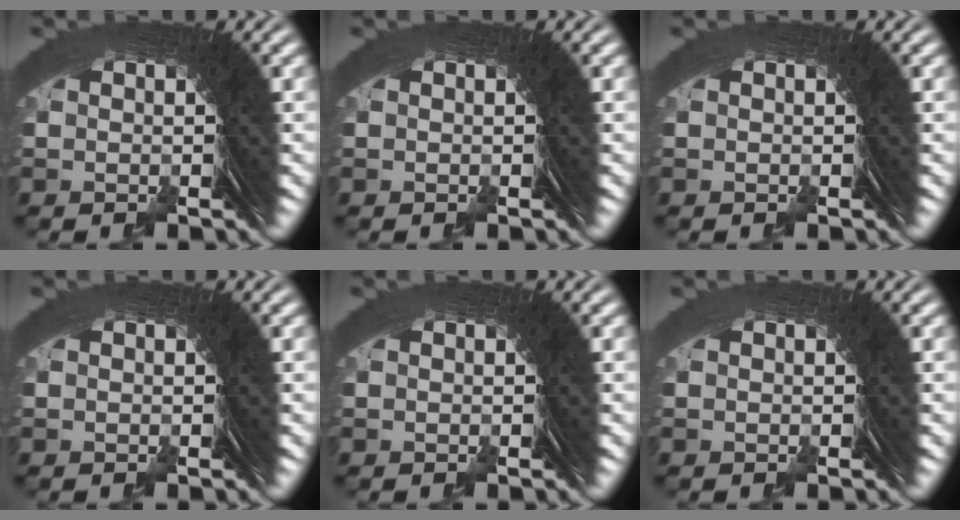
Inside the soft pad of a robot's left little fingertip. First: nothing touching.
{"total": 0.0}
{"total": 0.0}
{"total": 0.0}
{"total": 0.0}
{"total": 0.6, "force": [-0.2, -0.4, -0.4], "torque": [0.009, 0.003, -0.004]}